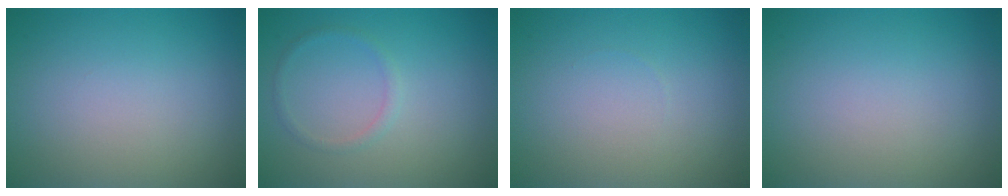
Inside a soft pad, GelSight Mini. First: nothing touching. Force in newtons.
{"total": 1.0, "press": 0.9, "slide": 0.2}
{"total": 0.0}
{"total": 0.0}